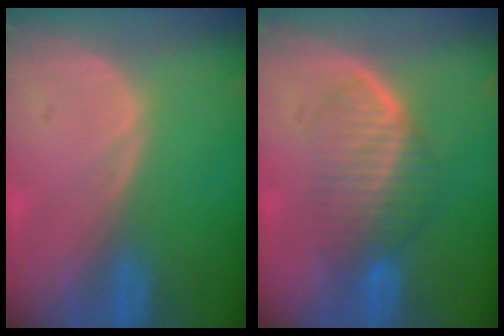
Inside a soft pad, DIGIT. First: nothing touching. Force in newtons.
{"total": 6.3, "press": 6.2, "slide": 1.2}